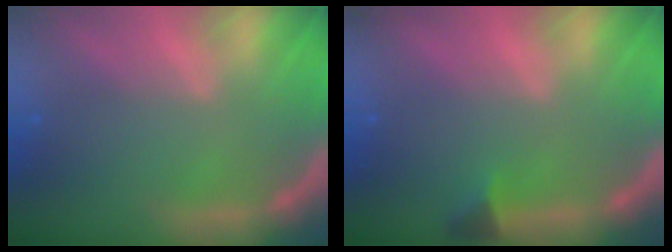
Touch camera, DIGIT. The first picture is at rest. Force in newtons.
{"total": 1.4}